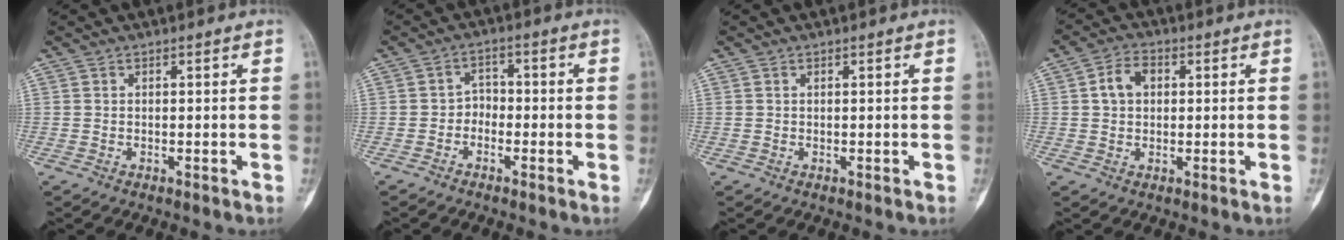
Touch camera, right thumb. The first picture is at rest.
{"total": 2.9, "force": [-1.4, 2.2, 1.2], "torque": [0.004, 0.019, -0.036]}
{"total": 0.0}
{"total": 5.2, "force": [0.9, 3.9, 3.4], "torque": [-0.054, 0.011, 0.013]}